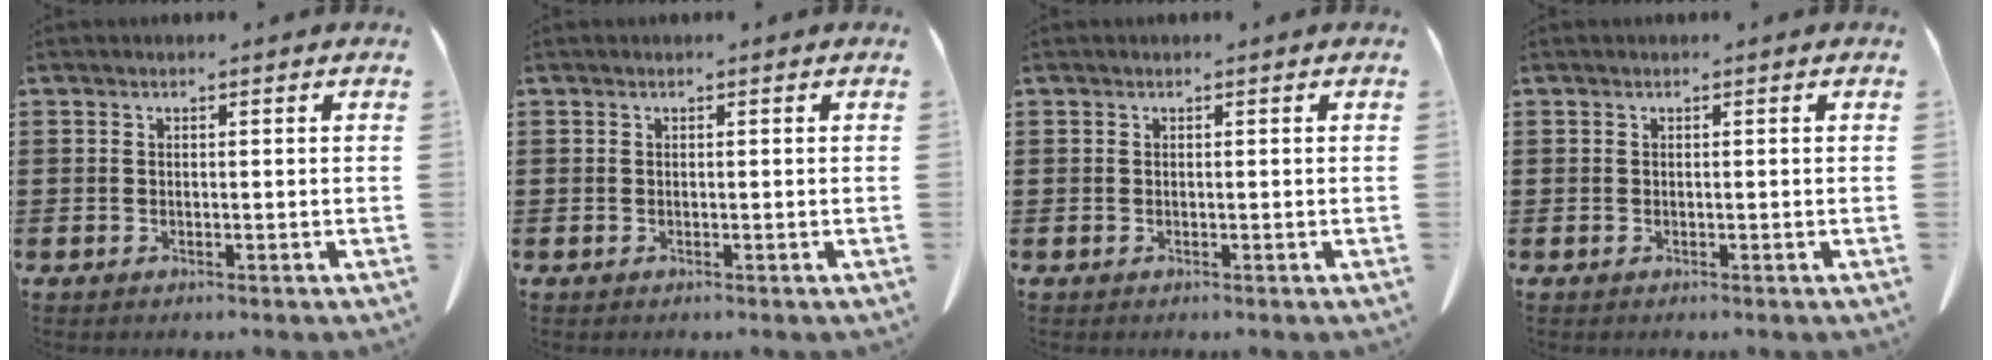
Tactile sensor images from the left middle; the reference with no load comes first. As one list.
[{"total": 0.0}, {"total": 0.0}, {"total": 0.0}]